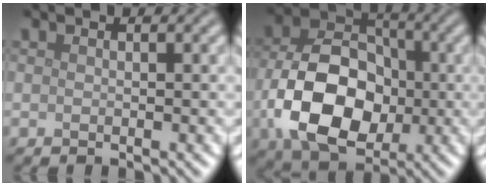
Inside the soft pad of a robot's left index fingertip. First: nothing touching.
{"total": 10.9, "force": [-1.9, 7.7, 7.5], "torque": [-0.147, -0.006, -0.036]}